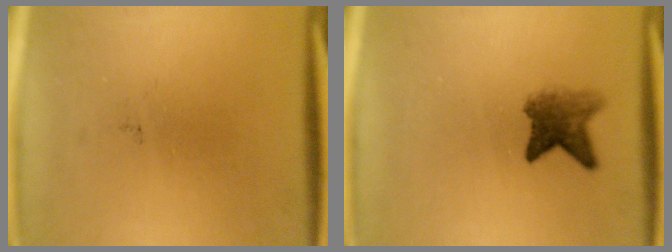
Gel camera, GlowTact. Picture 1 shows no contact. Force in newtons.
{"total": 4.1}